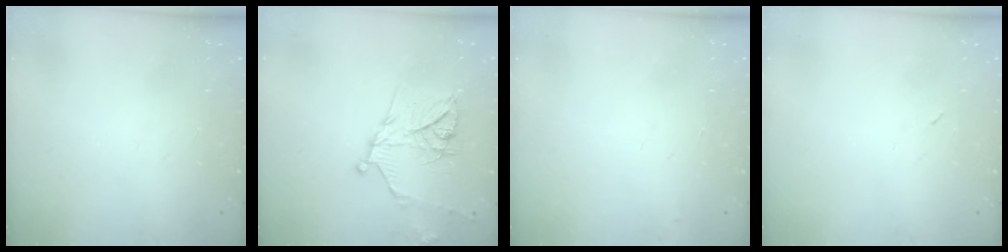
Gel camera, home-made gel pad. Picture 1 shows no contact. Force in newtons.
{"total": 16.1, "press": 16.1, "slide": 1.3}
{"total": 2.5, "press": 2.5, "slide": 0.4}
{"total": 2.2, "press": 2.1, "slide": 0.9}